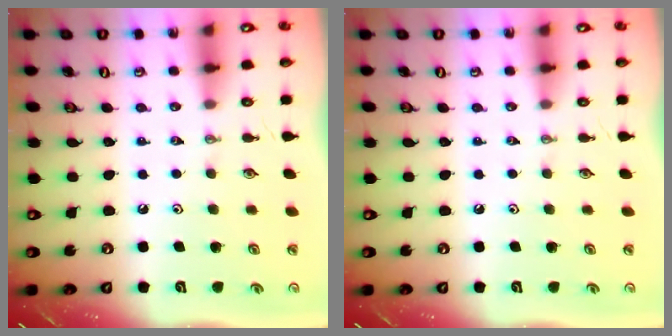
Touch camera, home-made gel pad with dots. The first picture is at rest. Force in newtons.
{"total": 0.0}